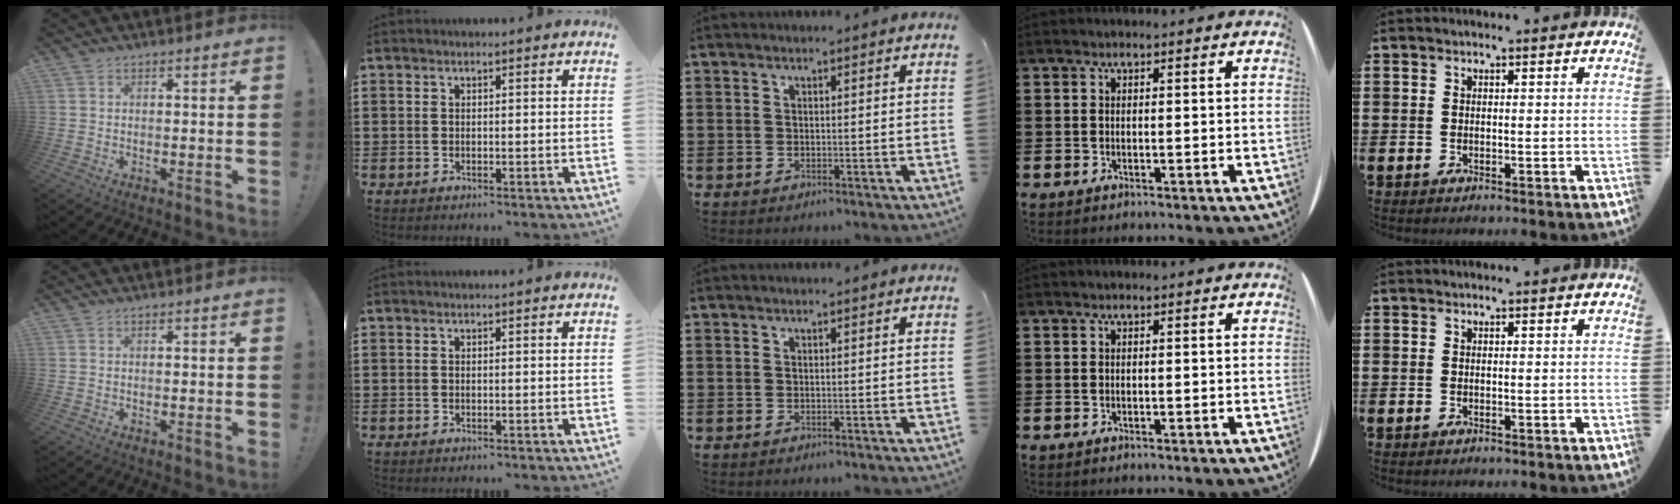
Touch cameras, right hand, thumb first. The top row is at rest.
{}